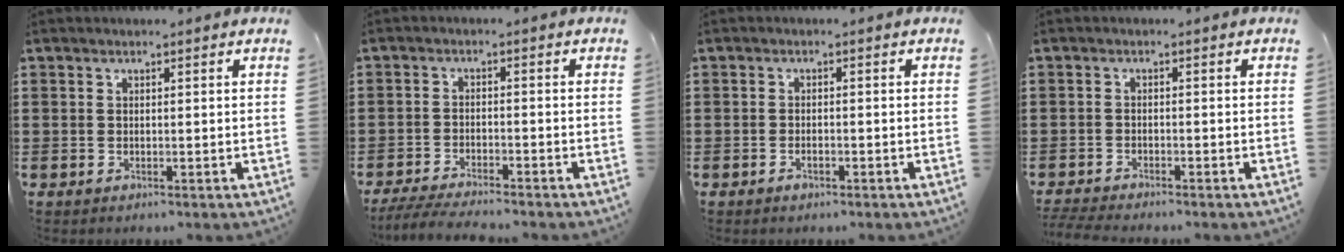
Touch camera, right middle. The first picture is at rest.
{"total": 4.0, "force": [-3.8, 0.1, 1.2], "torque": [-0.034, -0.011, -0.080]}
{"total": 1.2, "force": [-0.8, 0.4, 0.9], "torque": [-0.019, -0.004, -0.014]}
{"total": 2.2, "force": [-2.1, 0.1, 0.4], "torque": [-0.016, -0.003, -0.046]}